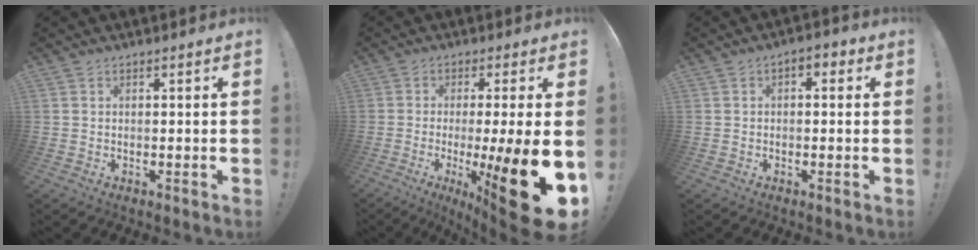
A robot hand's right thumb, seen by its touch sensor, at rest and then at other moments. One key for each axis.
{"total": 22.3, "fx": -5.8, "fy": 3.7, "fz": 21.2, "tx": -0.284, "ty": 0.003, "tz": -0.074}
{"total": 2.7, "fx": -0.5, "fy": 1.8, "fz": 1.9, "tx": -0.020, "ty": 0.006, "tz": -0.013}